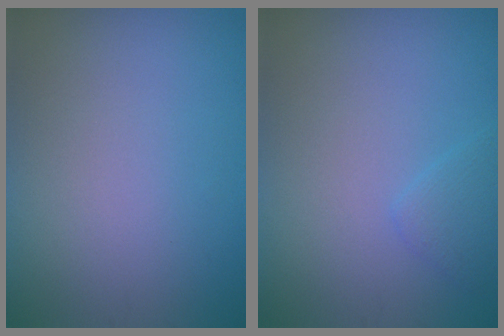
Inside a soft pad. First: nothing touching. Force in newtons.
{"total": 1.3, "press": 1.3, "slide": 0.1}